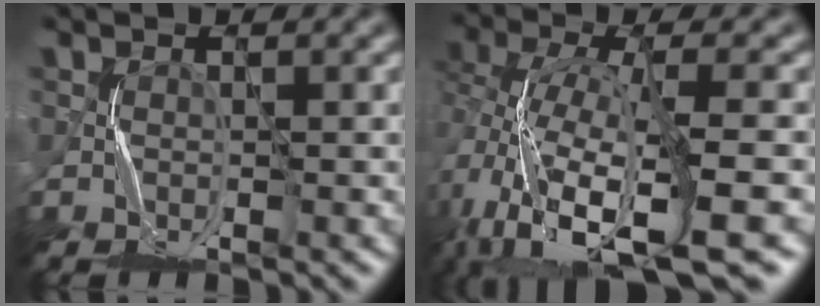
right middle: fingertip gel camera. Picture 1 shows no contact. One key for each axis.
{"total": 13.1, "fx": -6.5, "fy": 3.5, "fz": 10.8, "tx": -0.223, "ty": -0.011, "tz": -0.101}